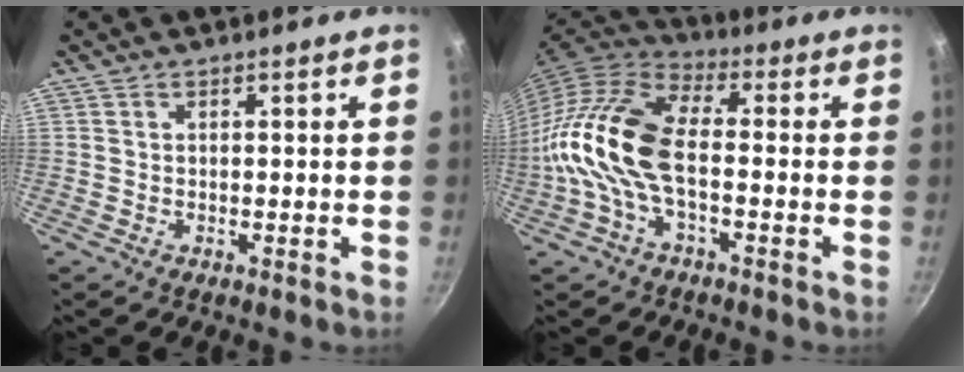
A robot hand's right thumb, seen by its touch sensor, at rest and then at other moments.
{"total": 14.6, "force": [-2.3, 7.4, 12.4], "torque": [-0.241, 0.034, -0.062]}